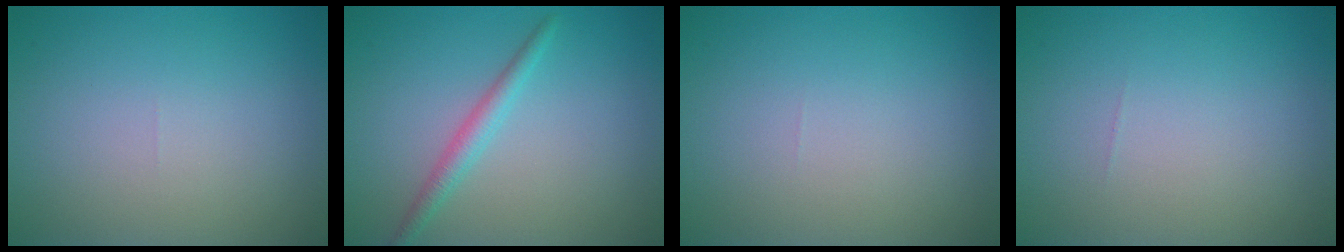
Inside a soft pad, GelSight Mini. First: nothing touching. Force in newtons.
{"total": 2.0, "press": 2.0, "slide": 0.0}
{"total": 0.0}
{"total": 0.0}